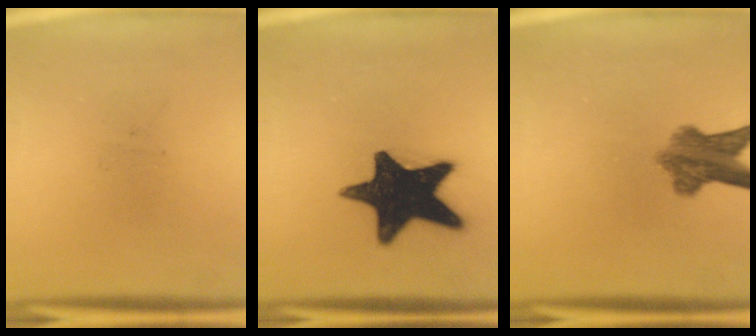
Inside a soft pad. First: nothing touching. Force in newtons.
{"total": 18.1}
{"total": 7.0}